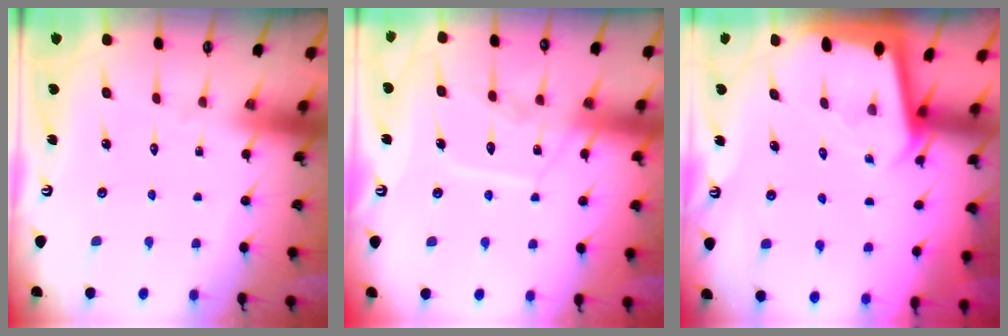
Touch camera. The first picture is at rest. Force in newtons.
{"total": 11.2, "press": 11.2, "slide": 1.1}
{"total": 2.0, "press": 2.0, "slide": 0.1}